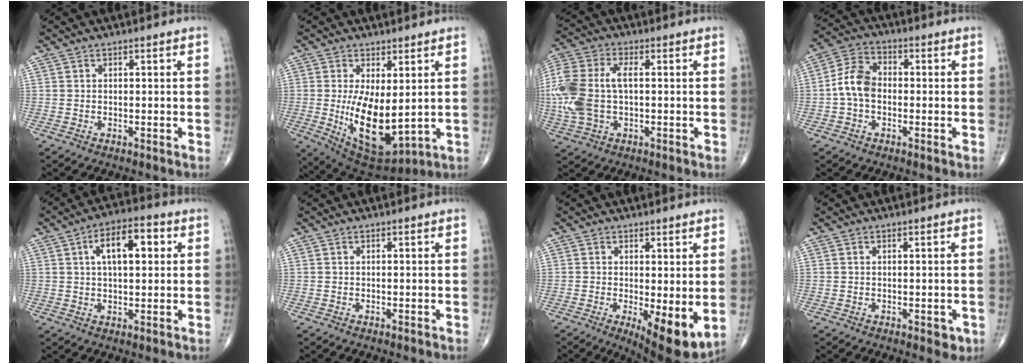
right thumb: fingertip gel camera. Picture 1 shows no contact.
{"total": 13.6, "force": [-0.3, 6.2, 12.1], "torque": [-0.193, -0.030, 0.018]}
{"total": 14.8, "force": [0.0, 8.2, 12.3], "torque": [-0.308, 0.015, -0.001]}
{"total": 7.5, "force": [-1.0, 5.2, 5.3], "torque": [-0.095, 0.025, -0.031]}
{"total": 10.1, "force": [2.7, 4.7, 8.6], "torque": [-0.124, 0.014, 0.036]}
{"total": 0.0}
{"total": 9.0, "force": [-1.3, 3.0, 8.4], "torque": [-0.120, -0.026, -0.012]}
{"total": 2.0, "force": [-0.4, 1.2, 1.6], "torque": [-0.010, -0.002, -0.003]}